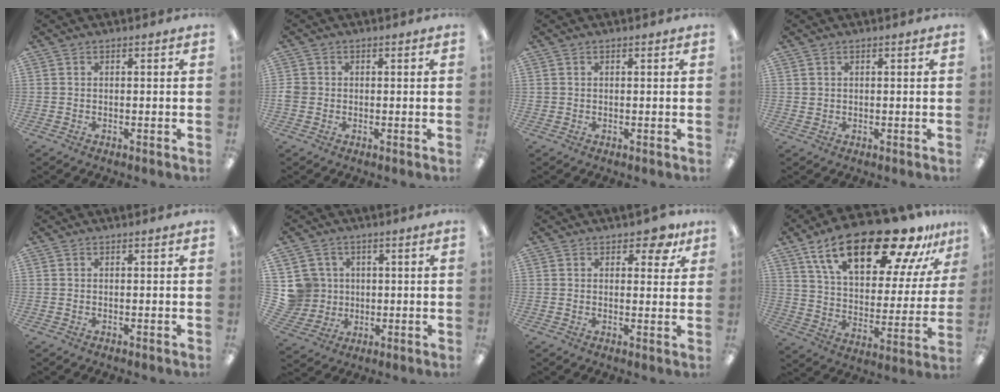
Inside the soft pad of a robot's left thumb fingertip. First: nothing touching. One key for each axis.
{"total": 2.1, "fx": -0.1, "fy": 2.0, "fz": 0.6, "tx": -0.011, "ty": 0.005, "tz": -0.003}
{"total": 0.5, "fx": 0.2, "fy": 0.5, "fz": 0.1, "tx": -0.001, "ty": 0.004, "tz": 0.002}
{"total": 0.9, "fx": 0.5, "fy": 0.8, "fz": 0.0, "tx": -0.001, "ty": 0.001, "tz": 0.010}
{"total": 0.0}
{"total": 8.0, "fx": 1.8, "fy": 7.8, "fz": 0.5, "tx": -0.042, "ty": 0.001, "tz": 0.043}
{"total": 5.4, "fx": 3.3, "fy": 2.9, "fz": 3.2, "tx": -0.030, "ty": -0.010, "tz": 0.053}
{"total": 26.5, "fx": 17.5, "fy": 10.4, "fz": 17.1, "tx": -0.271, "ty": -0.103, "tz": 0.289}